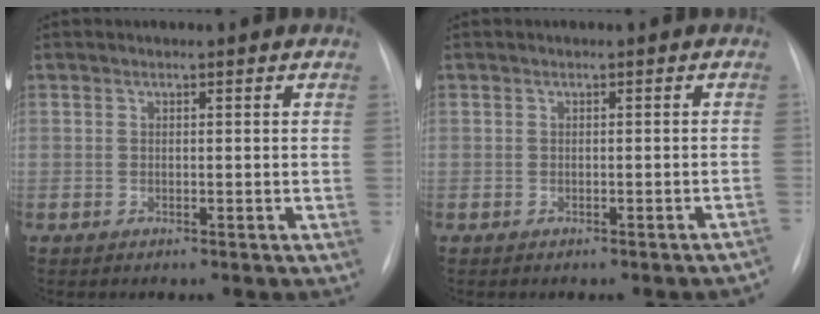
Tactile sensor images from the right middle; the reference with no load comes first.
{"total": 1.6, "force": [-1.4, -0.1, 0.8], "torque": [-0.008, 0.008, -0.015]}